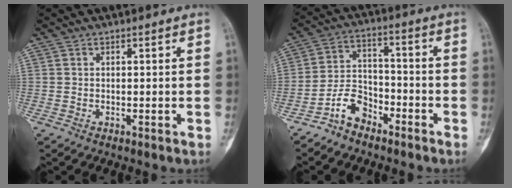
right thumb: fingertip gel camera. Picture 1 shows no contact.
{"total": 7.2, "force": [-5.1, 4.1, 2.8], "torque": [-0.040, 0.052, -0.105]}